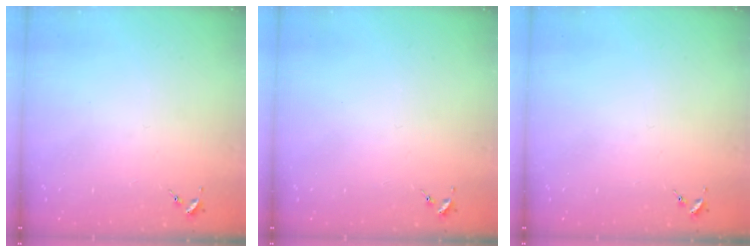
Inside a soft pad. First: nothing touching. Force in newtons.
{"total": 0.0}
{"total": 0.0}